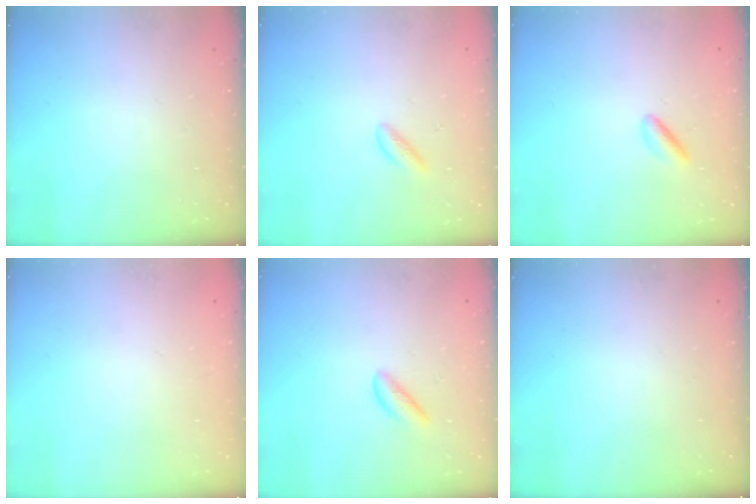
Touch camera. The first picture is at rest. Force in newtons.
{"total": 1.4, "press": 1.3, "slide": 0.3}
{"total": 2.3, "press": 2.2, "slide": 0.4}
{"total": 2.2, "press": 2.2, "slide": 0.1}
{"total": 1.9, "press": 1.9, "slide": 0.4}
{"total": 0.0}